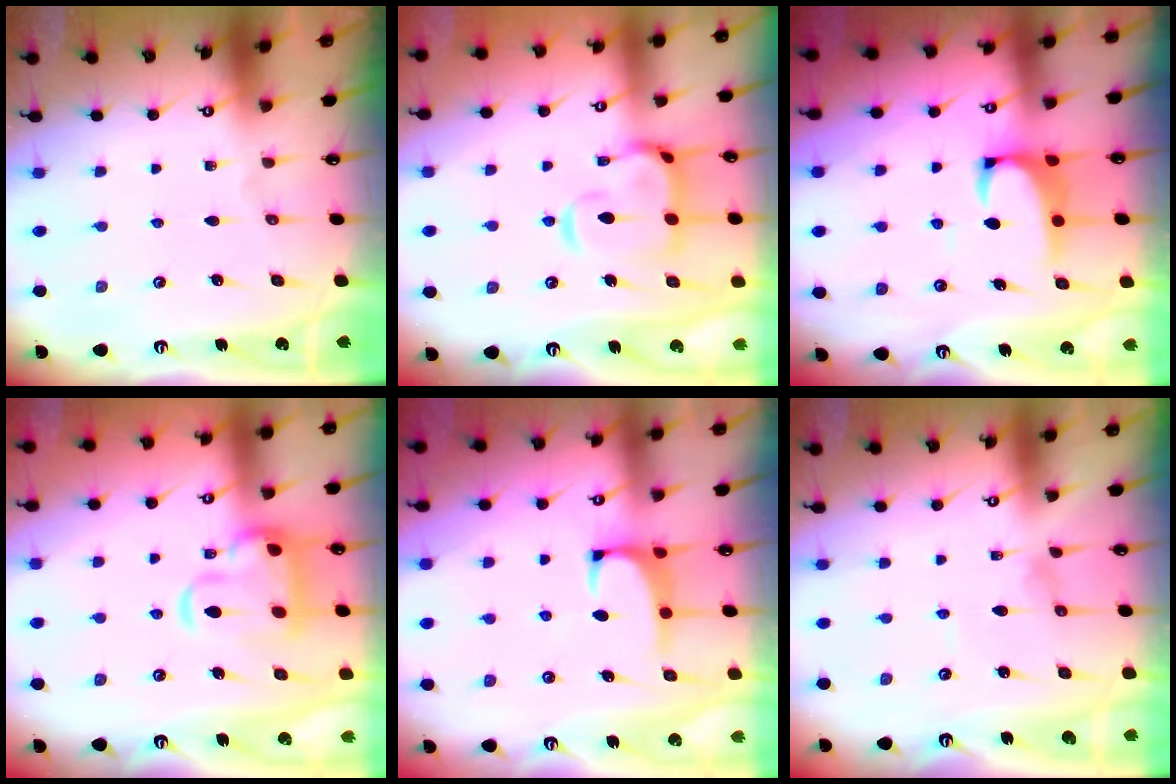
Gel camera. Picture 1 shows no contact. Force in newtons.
{"total": 7.3, "press": 7.2, "slide": 1.6}
{"total": 2.2, "press": 2.0, "slide": 0.9}
{"total": 8.5, "press": 8.3, "slide": 1.7}
{"total": 0.7, "press": 0.4, "slide": 0.6}
{"total": 0.9, "press": 0.9, "slide": 0.3}